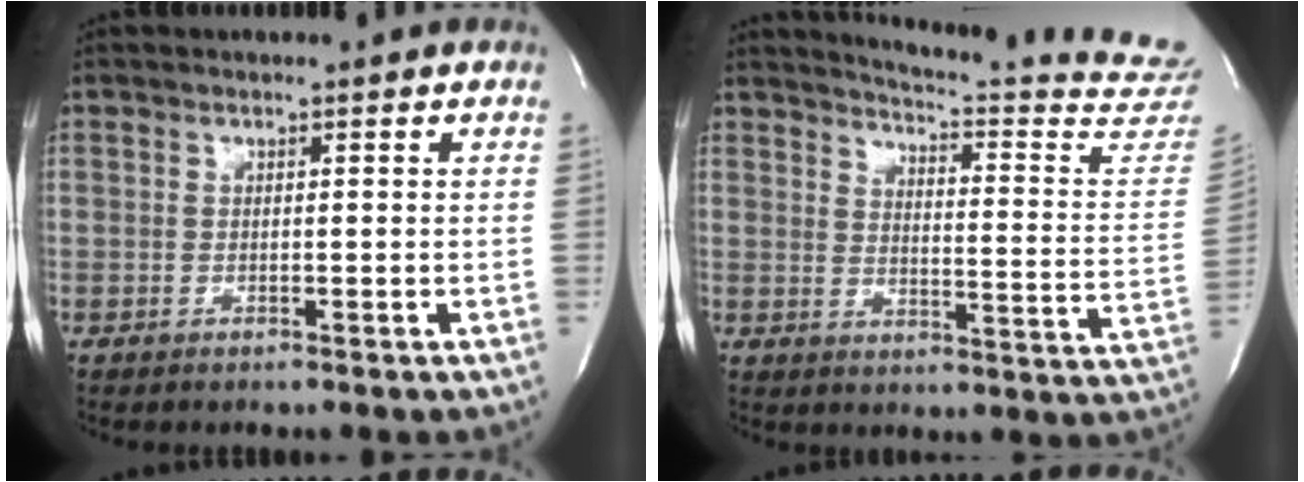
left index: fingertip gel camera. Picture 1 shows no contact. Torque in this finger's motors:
{"motor_torque": [0.44, -0.98, 0.14, -0.01]}